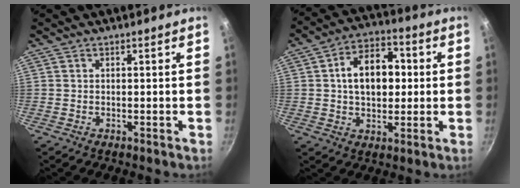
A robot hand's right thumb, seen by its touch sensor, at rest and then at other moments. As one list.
[{"total": 12.7, "force": [1.3, 8.6, 9.3], "torque": [-0.111, 0.020, 0.011]}]